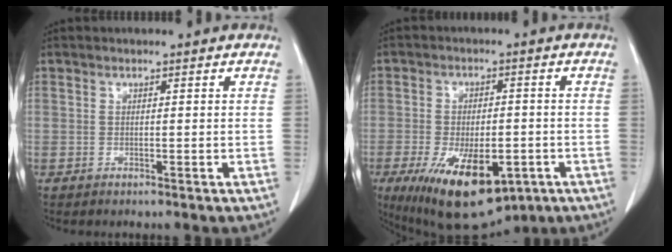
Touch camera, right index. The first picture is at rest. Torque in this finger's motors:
{"motor_torque": [1.24, -0.90, 0.58, 0.11]}